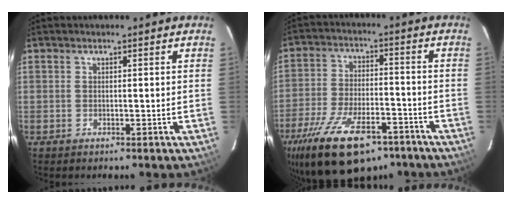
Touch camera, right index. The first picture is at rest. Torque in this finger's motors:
{"motor_torque": [1.80, -0.34, 0.93, 0.21]}